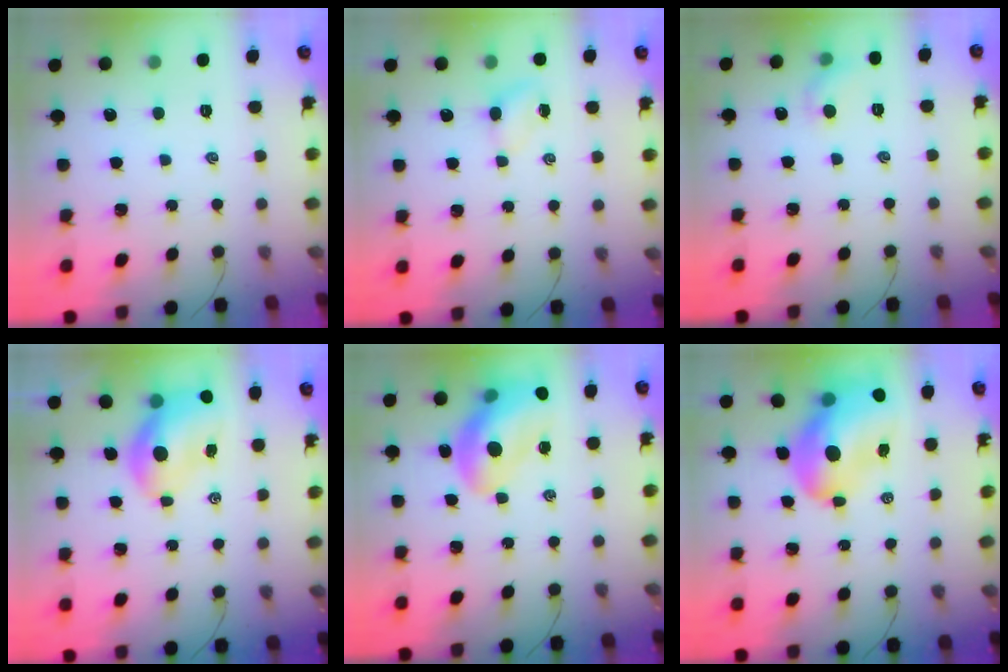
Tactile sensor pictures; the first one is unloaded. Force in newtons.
{"total": 3.0, "press": 2.9, "slide": 0.9}
{"total": 6.2, "press": 6.0, "slide": 1.4}
{"total": 7.9, "press": 7.8, "slide": 1.4}
{"total": 15.7, "press": 15.2, "slide": 3.9}
{"total": 12.6, "press": 12.1, "slide": 3.4}